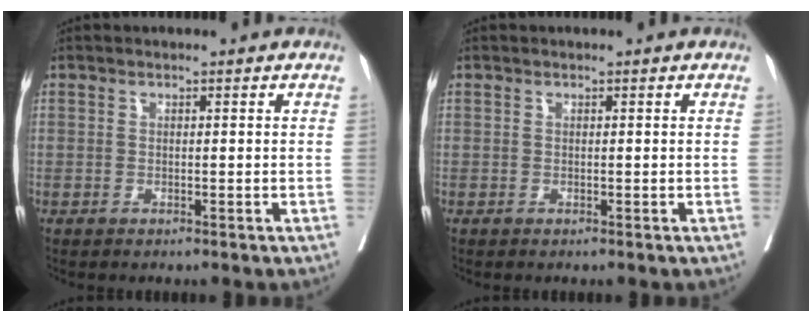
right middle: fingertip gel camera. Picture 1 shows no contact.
{"total": 0.0}